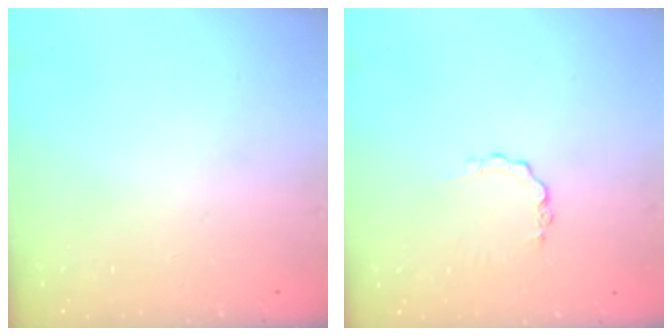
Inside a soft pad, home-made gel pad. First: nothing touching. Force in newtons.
{"total": 2.9, "press": 2.9, "slide": 0.2}